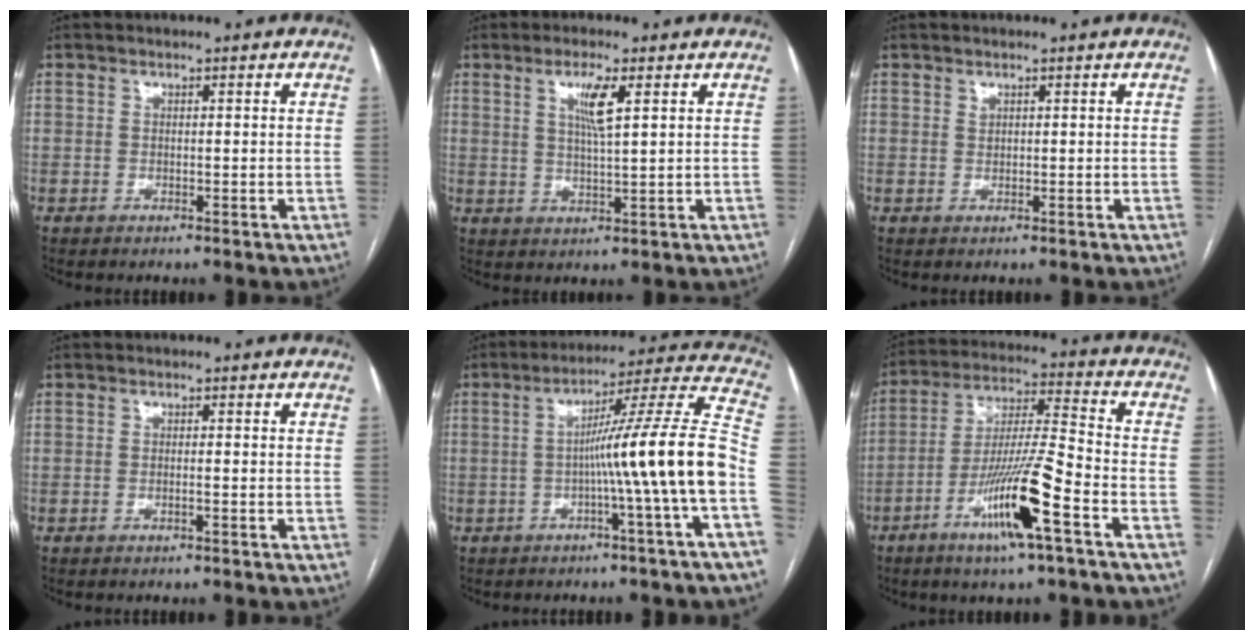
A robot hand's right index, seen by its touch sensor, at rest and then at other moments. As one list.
[{"total": 4.7, "force": [1.9, 0.1, 4.3], "torque": [-0.083, -0.003, 0.037]}, {"total": 0.6, "force": [0.5, 0.3, 0.1], "torque": [0.000, -0.004, 0.008]}, {"total": 0.5, "force": [-0.2, -0.1, 0.5], "torque": [-0.010, 0.000, -0.004]}, {"total": 14.8, "force": [-3.5, -2.5, 14.1], "torque": [-0.199, 0.019, -0.062]}, {"total": 13.8, "force": [-6.6, 0.0, 12.2], "torque": [-0.235, -0.012, -0.120]}]